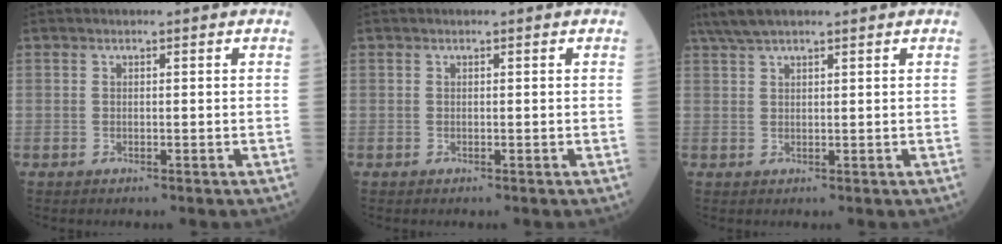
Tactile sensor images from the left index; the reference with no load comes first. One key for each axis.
{"total": 0.0}
{"total": 4.9, "fx": 3.9, "fy": 0.6, "fz": 2.9, "tx": -0.058, "ty": 0.028, "tz": 0.075}